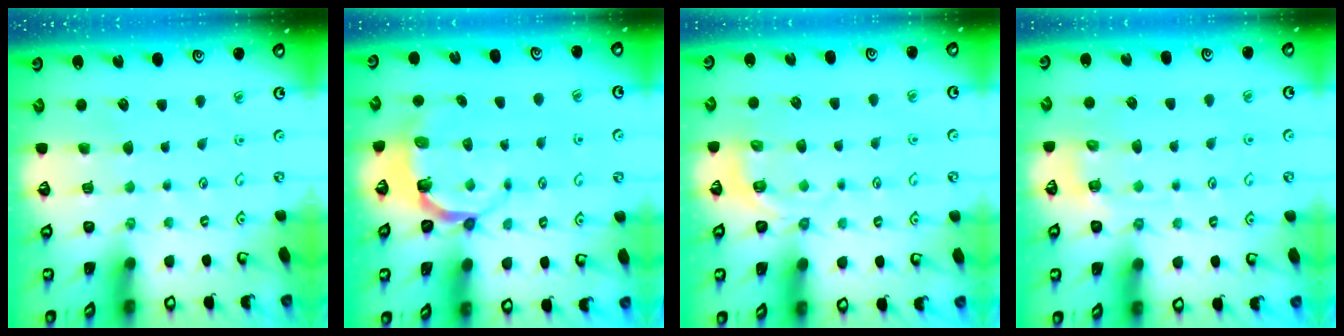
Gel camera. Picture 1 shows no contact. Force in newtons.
{"total": 5.5, "press": 4.5, "slide": 3.1}
{"total": 2.8, "press": 2.1, "slide": 1.8}
{"total": 2.9, "press": 2.6, "slide": 1.2}